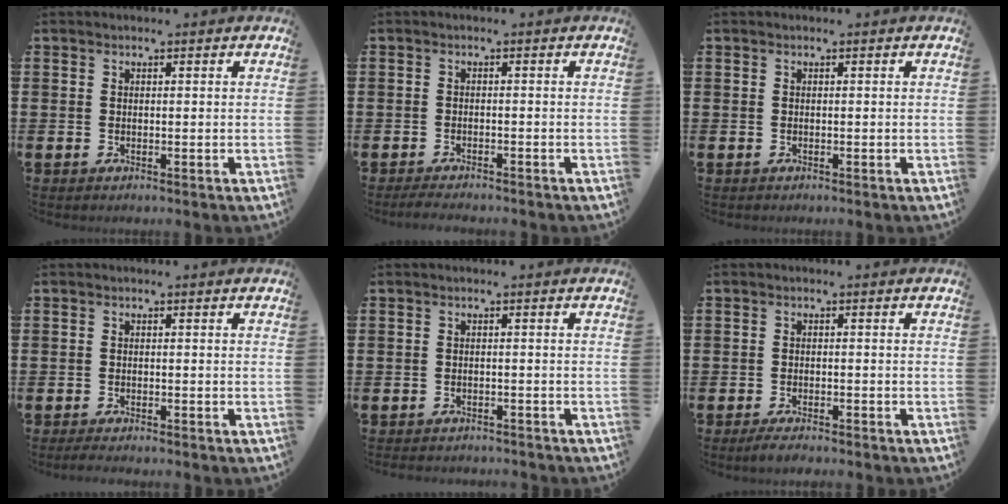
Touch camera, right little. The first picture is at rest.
{"total": 1.4, "force": [-1.3, 0.1, 0.5], "torque": [-0.011, 0.003, -0.026]}
{"total": 0.0}
{"total": 1.0, "force": [-0.8, 0.1, 0.6], "torque": [-0.012, -0.001, -0.016]}
{"total": 1.1, "force": [-1.1, 0.0, -0.1], "torque": [-0.003, 0.002, -0.023]}
{"total": 1.6, "force": [-1.4, 0.1, 0.8], "torque": [-0.015, 0.004, -0.028]}